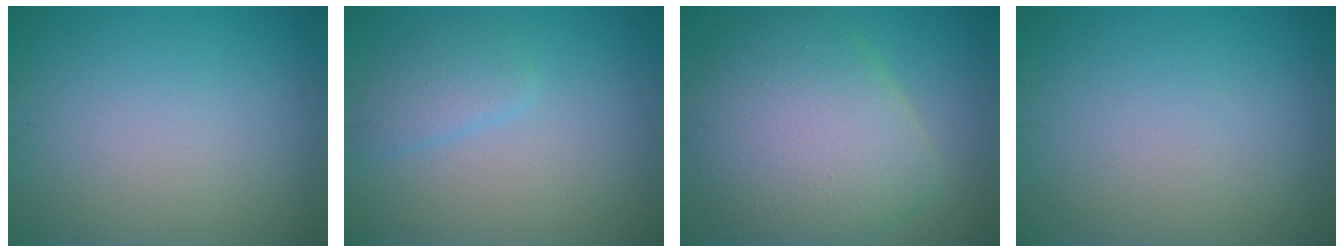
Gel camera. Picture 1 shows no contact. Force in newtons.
{"total": 2.2, "press": 2.1, "slide": 0.2}
{"total": 10.1, "press": 10.1, "slide": 0.5}
{"total": 0.0}